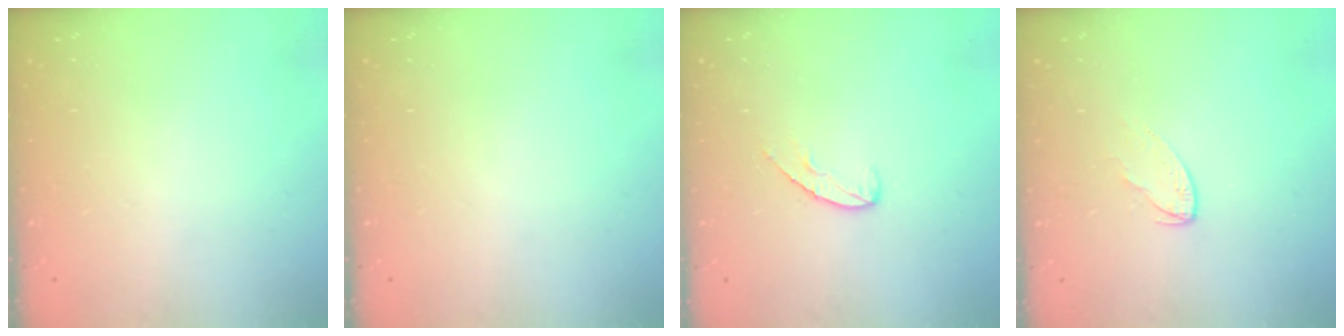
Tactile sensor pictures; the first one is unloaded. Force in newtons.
{"total": 0.0}
{"total": 7.2, "press": 7.2, "slide": 0.6}
{"total": 4.5, "press": 4.5, "slide": 0.4}